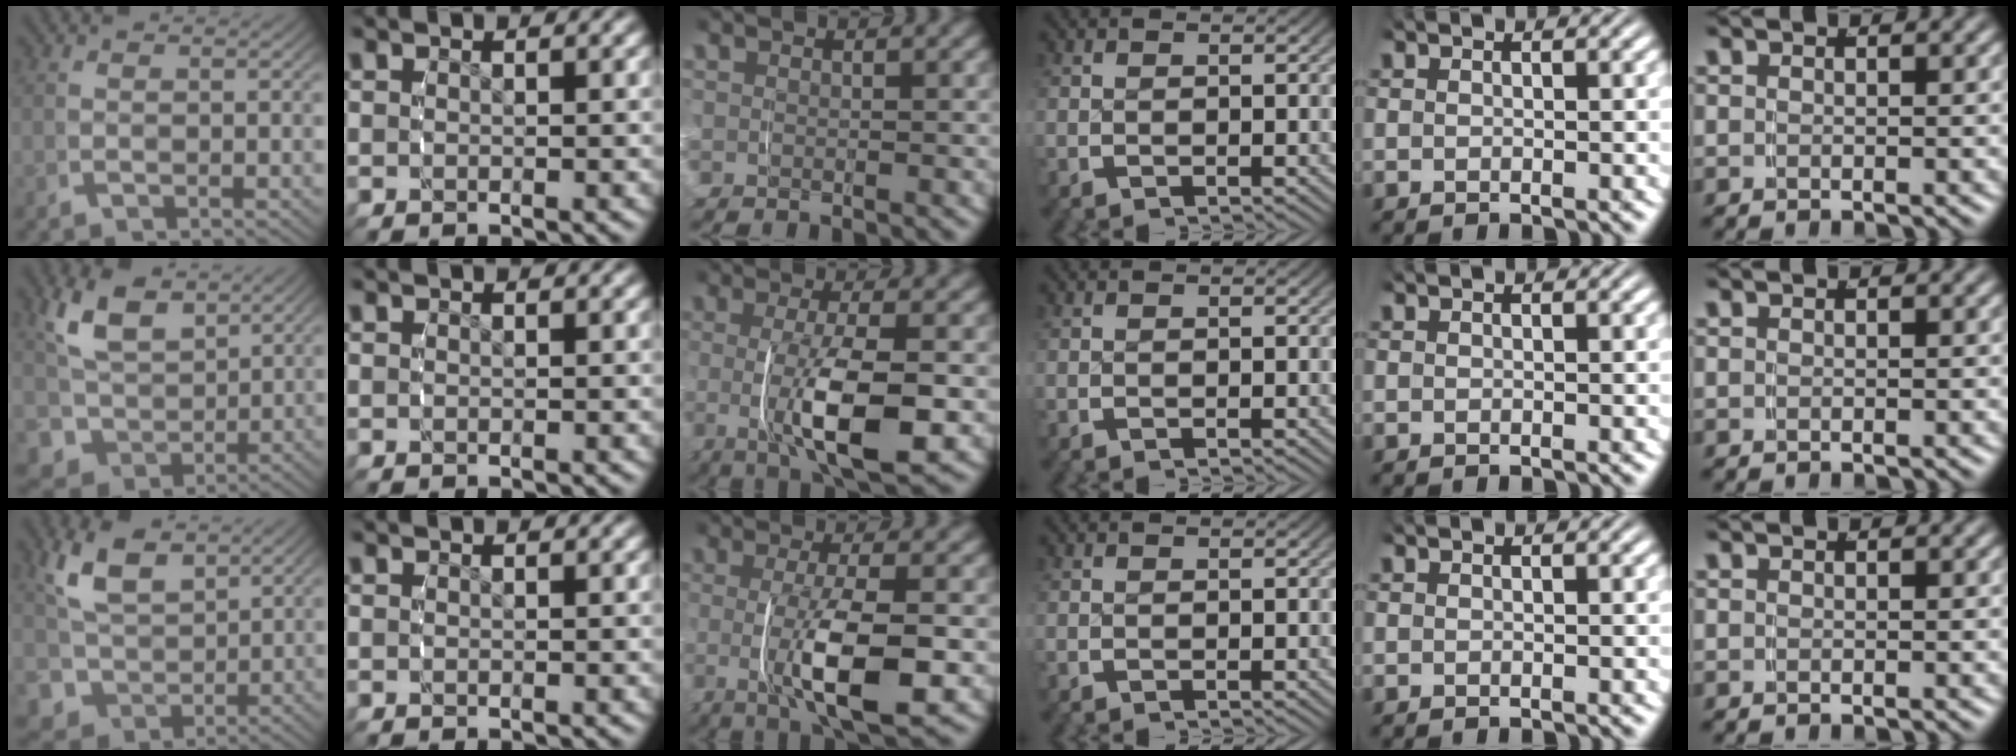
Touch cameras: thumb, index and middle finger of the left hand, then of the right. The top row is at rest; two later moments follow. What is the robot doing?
{"motion": "grasp_and_lifting", "object": "ribbon"}